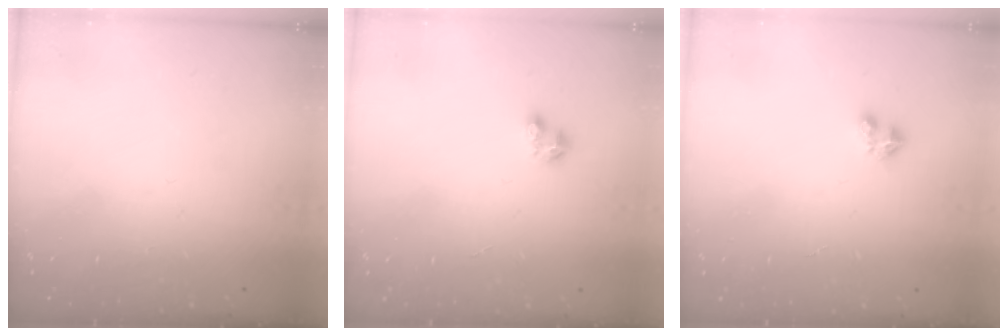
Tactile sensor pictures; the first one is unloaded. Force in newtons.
{"total": 2.5, "press": 2.5, "slide": 0.4}
{"total": 2.4, "press": 2.4, "slide": 0.5}